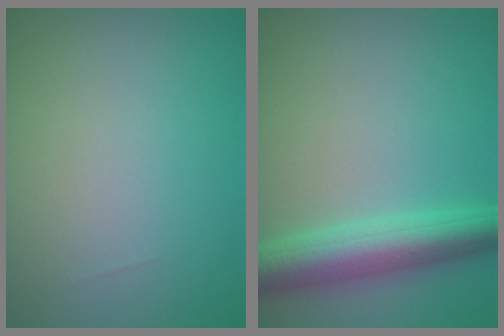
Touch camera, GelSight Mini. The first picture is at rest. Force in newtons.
{"total": 5.8, "press": 5.8, "slide": 0.0}